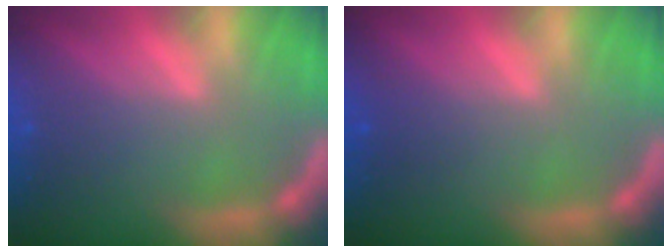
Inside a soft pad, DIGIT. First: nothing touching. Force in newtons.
{"total": 1.0}